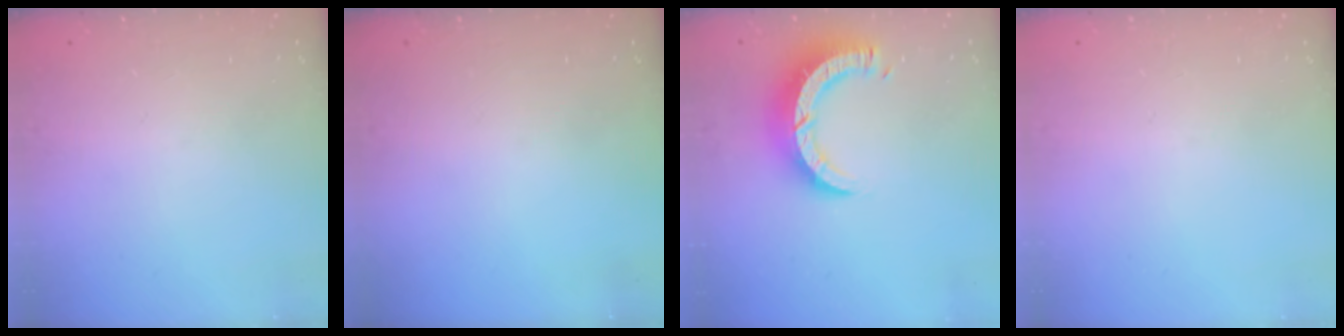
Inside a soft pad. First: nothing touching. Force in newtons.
{"total": 0.0}
{"total": 9.7, "press": 9.6, "slide": 1.0}
{"total": 0.0}